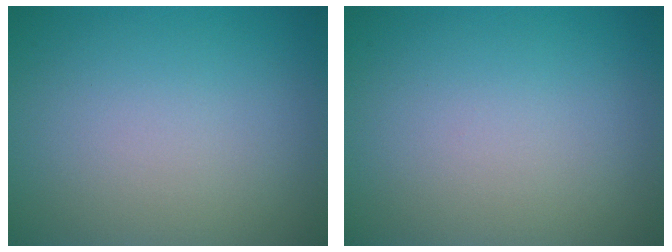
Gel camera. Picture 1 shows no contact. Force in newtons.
{"total": 0.0}